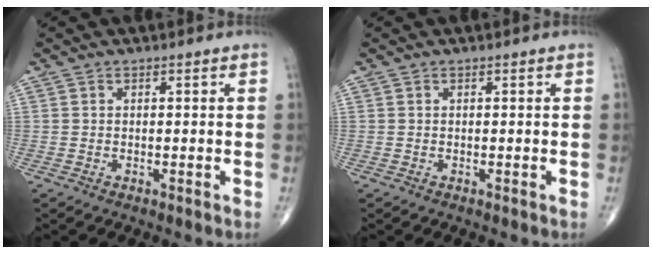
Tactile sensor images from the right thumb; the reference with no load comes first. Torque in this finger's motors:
{"motor_torque": [0.00, 0.00, 0.00, 0.00, 0.00]}